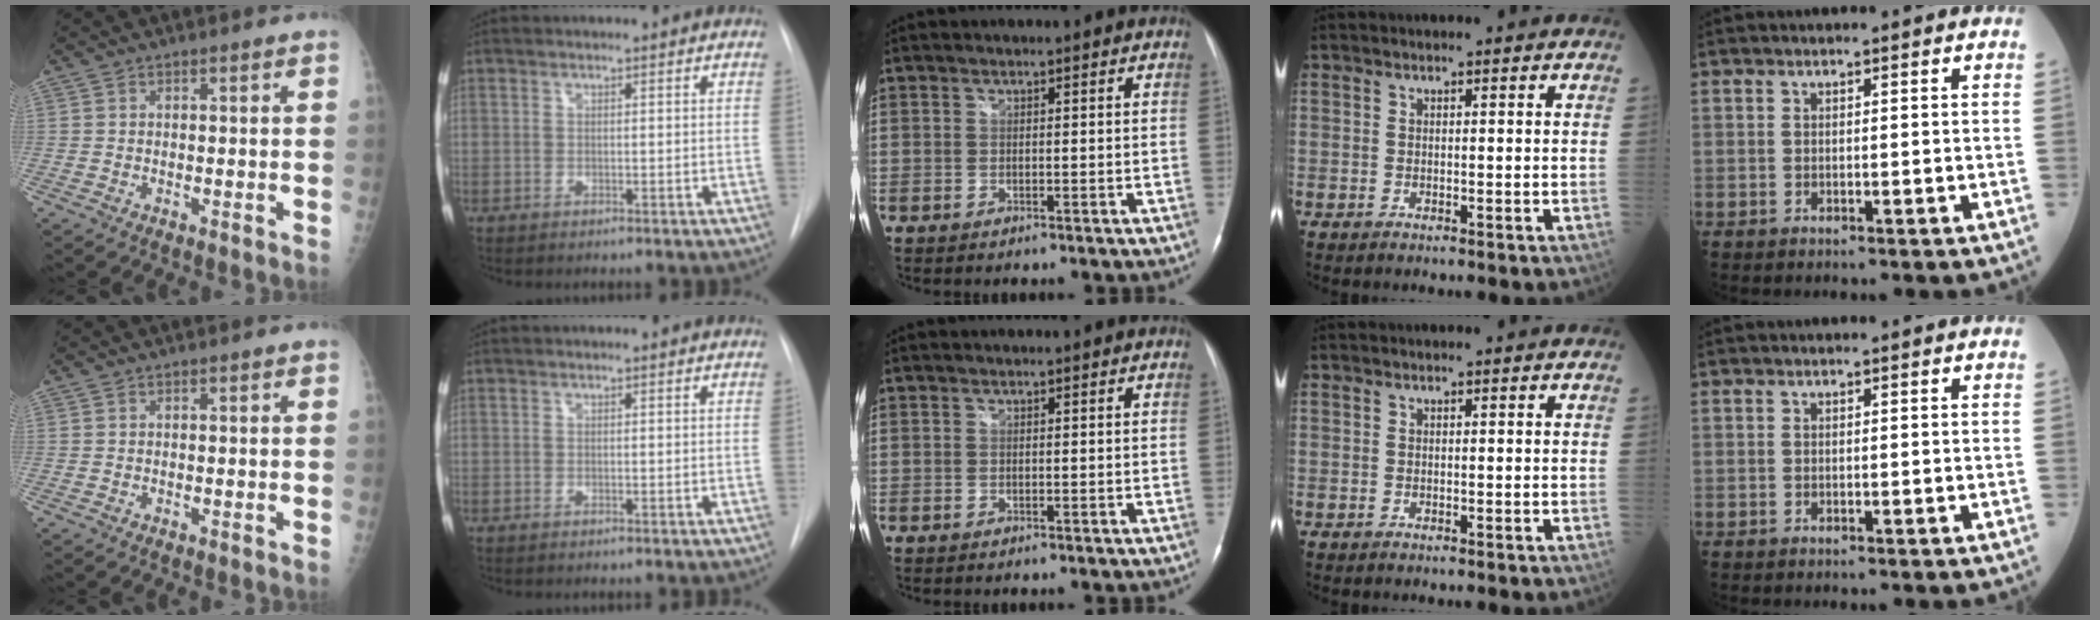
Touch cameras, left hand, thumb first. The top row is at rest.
{}